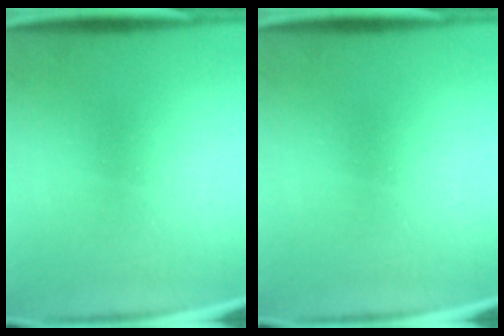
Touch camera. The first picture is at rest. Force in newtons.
{"total": 0.0}